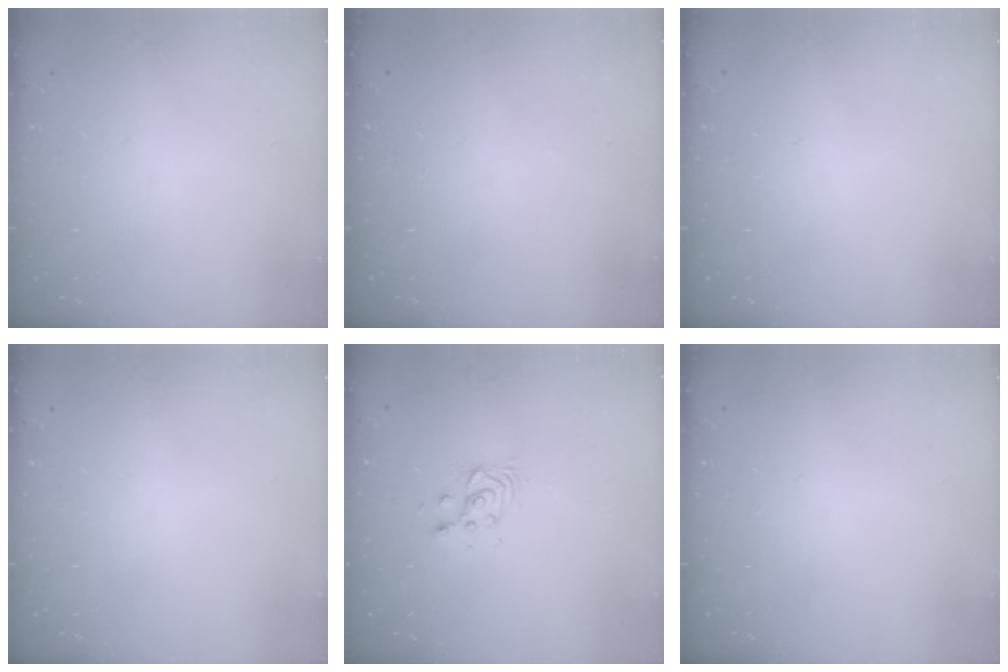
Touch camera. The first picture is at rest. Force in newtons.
{"total": 0.0}
{"total": 0.0}
{"total": 0.0}
{"total": 3.4, "press": 3.4, "slide": 0.4}
{"total": 0.0}